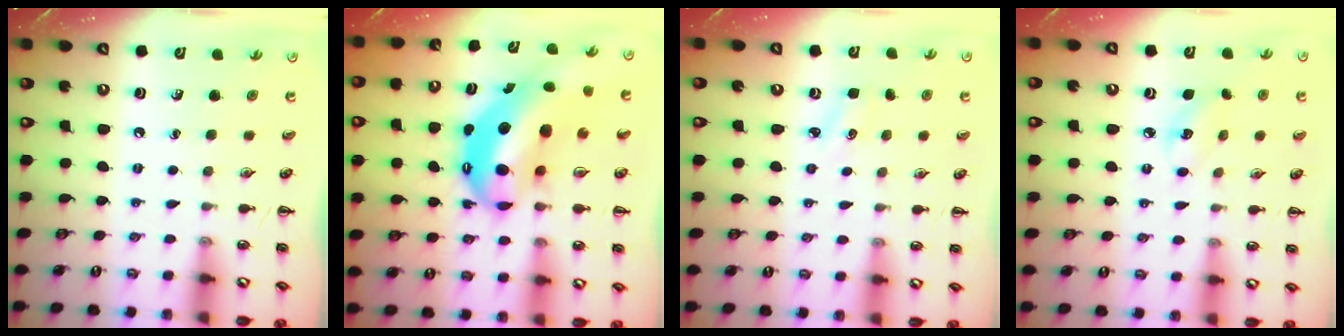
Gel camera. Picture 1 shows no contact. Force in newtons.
{"total": 13.2, "press": 12.8, "slide": 3.1}
{"total": 2.7, "press": 2.6, "slide": 0.8}
{"total": 4.4, "press": 4.3, "slide": 0.7}